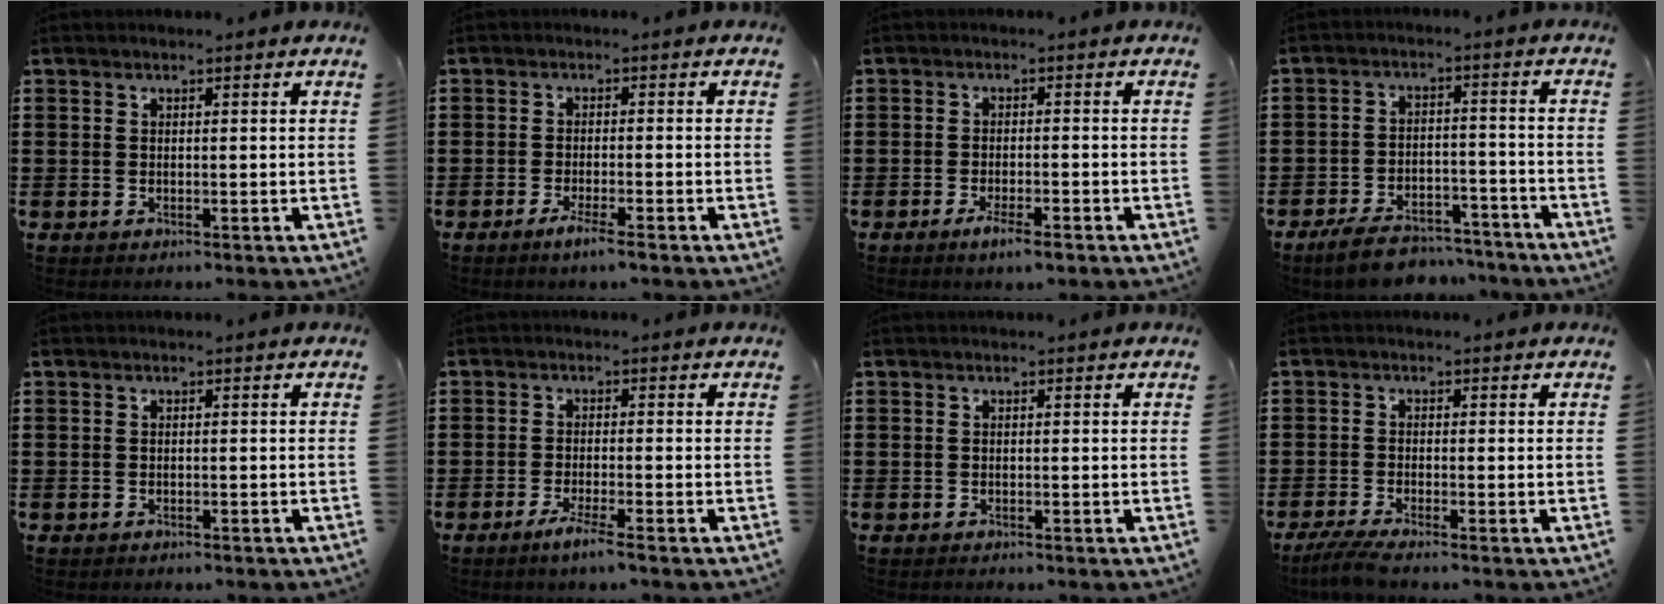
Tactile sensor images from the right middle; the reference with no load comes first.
{"total": 2.6, "force": [-1.8, 0.0, 1.9], "torque": [-0.030, 0.000, -0.032]}
{"total": 3.0, "force": [-2.0, 0.5, 2.2], "torque": [-0.035, 0.002, -0.034]}
{"total": 7.1, "force": [-6.5, 1.8, 2.4], "torque": [-0.042, 0.016, -0.124]}
{"total": 0.5, "force": [-0.5, 0.1, 0.1], "torque": [-0.002, -0.001, -0.011]}
{"total": 3.0, "force": [-2.1, -0.3, 2.1], "torque": [-0.041, -0.005, -0.039]}
{"total": 0.0}
{"total": 3.0, "force": [-2.4, -0.1, 1.8], "torque": [-0.052, -0.015, -0.050]}